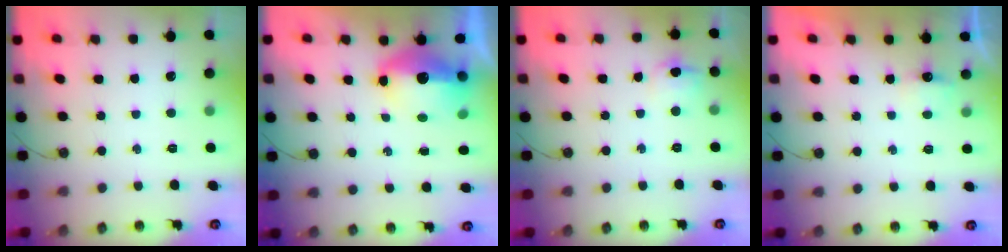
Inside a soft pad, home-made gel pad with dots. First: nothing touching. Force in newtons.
{"total": 11.5, "press": 11.4, "slide": 1.3}
{"total": 4.7, "press": 4.5, "slide": 1.5}
{"total": 2.7, "press": 2.6, "slide": 0.4}